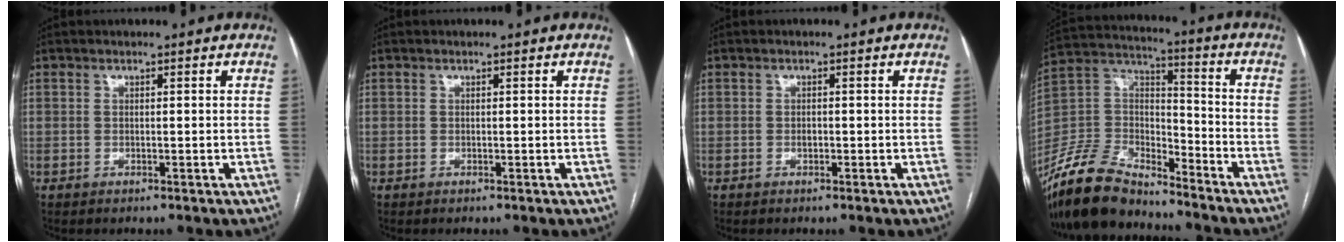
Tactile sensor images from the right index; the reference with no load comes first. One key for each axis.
{"total": 0.0}
{"total": 0.7, "fx": -0.3, "fy": 0.4, "fz": 0.5, "tx": -0.008, "ty": 0.002, "tz": -0.007}
{"total": 15.5, "fx": -13.5, "fy": 5.2, "fz": 5.7, "tx": -0.118, "ty": 0.024, "tz": -0.257}